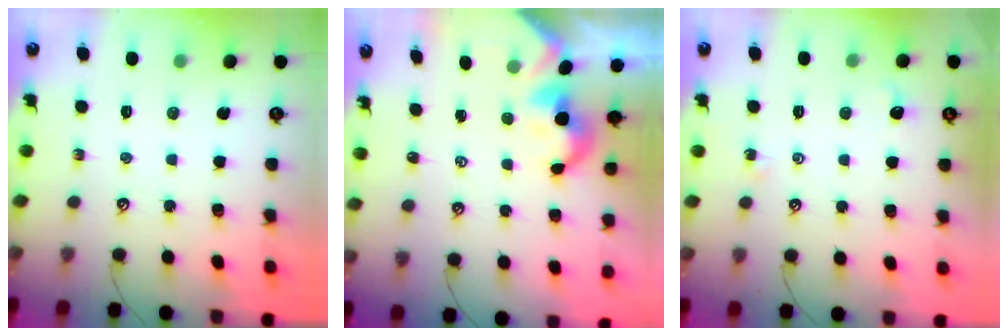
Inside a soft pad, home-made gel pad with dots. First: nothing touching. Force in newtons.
{"total": 2.0, "press": 1.9, "slide": 0.4}
{"total": 2.5, "press": 2.4, "slide": 0.6}